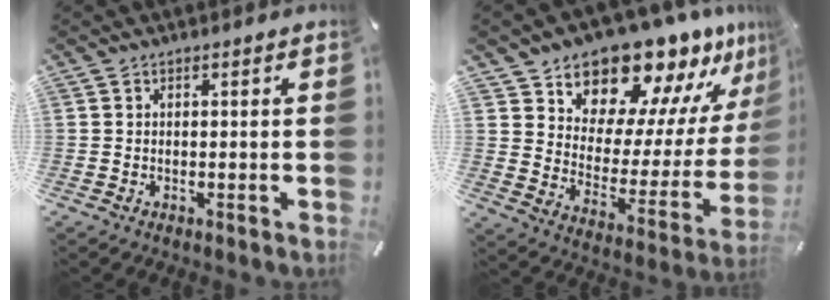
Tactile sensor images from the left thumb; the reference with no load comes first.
{"total": 16.0, "force": [14.6, 6.2, 2.1], "torque": [-0.038, -0.152, 0.249]}